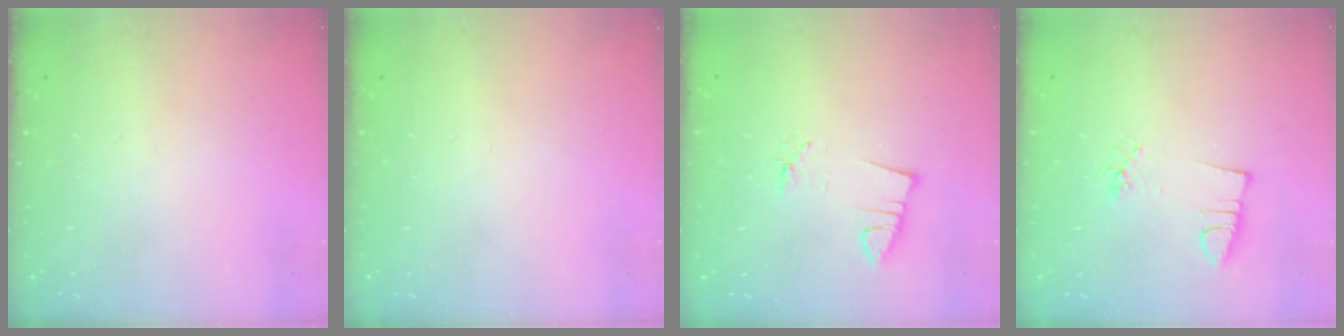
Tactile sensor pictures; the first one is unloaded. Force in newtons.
{"total": 0.0}
{"total": 1.1, "press": 1.1, "slide": 0.0}
{"total": 2.6, "press": 1.1, "slide": 2.4}